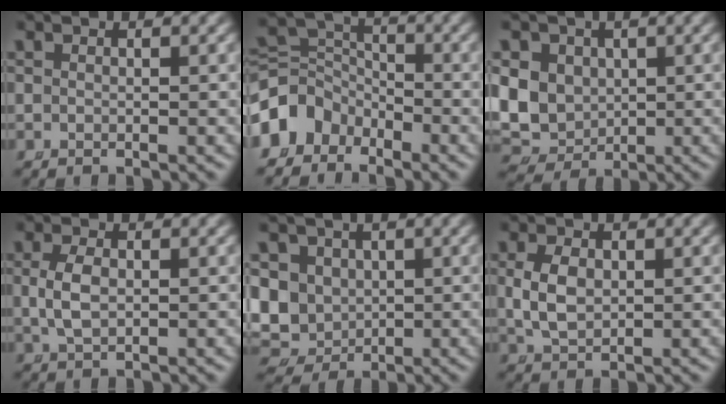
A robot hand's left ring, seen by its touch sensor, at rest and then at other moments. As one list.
[{"total": 7.7, "force": [-2.0, 6.8, 3.0], "torque": [-0.086, -0.025, -0.039]}, {"total": 11.2, "force": [-0.2, 10.4, 4.1], "torque": [-0.126, -0.042, 0.003]}, {"total": 2.5, "force": [0.0, 1.4, 2.1], "torque": [-0.057, -0.008, 0.011]}, {"total": 11.9, "force": [-0.9, 11.3, 3.9], "torque": [-0.133, -0.049, -0.009]}, {"total": 3.4, "force": [0.1, 2.5, 2.3], "torque": [-0.061, -0.013, 0.017]}]